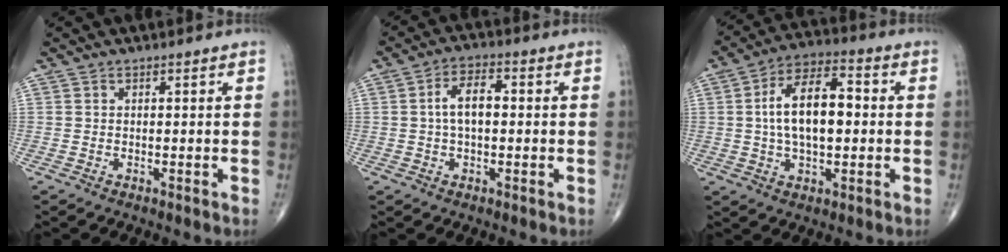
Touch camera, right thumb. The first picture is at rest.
{"total": 6.0, "force": [0.3, 3.1, 5.1], "torque": [-0.092, 0.017, -0.003]}
{"total": 13.6, "force": [0.7, 6.8, 11.8], "torque": [-0.198, 0.022, 0.004]}